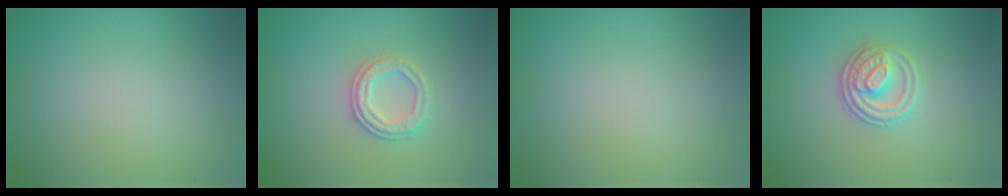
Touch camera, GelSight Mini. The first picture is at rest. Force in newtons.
{"total": 2.5, "press": 2.4, "slide": 0.6}
{"total": 0.0}
{"total": 3.3, "press": 2.9, "slide": 1.6}